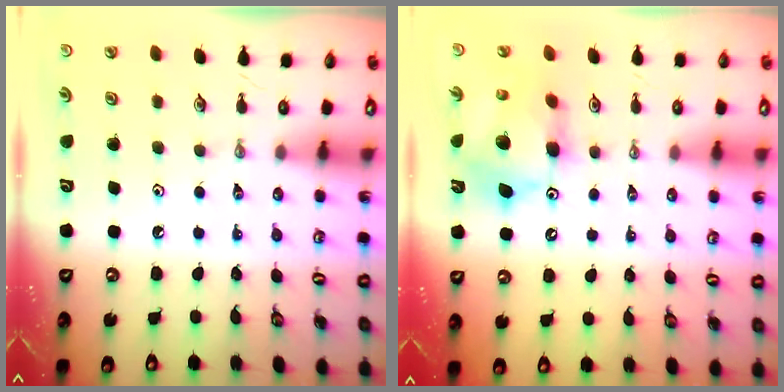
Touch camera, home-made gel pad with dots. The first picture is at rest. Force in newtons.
{"total": 12.2, "press": 12.1, "slide": 1.1}